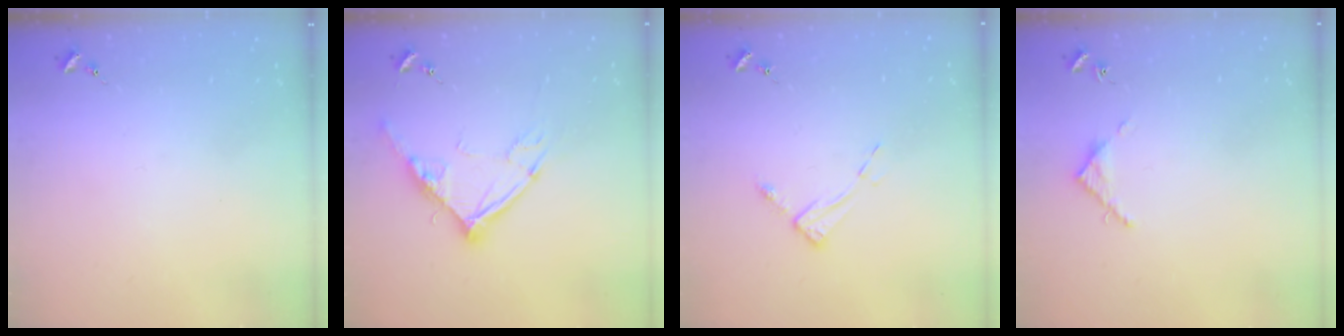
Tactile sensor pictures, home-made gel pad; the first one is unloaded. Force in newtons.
{"total": 12.9, "press": 12.8, "slide": 1.3}
{"total": 6.5, "press": 6.5, "slide": 0.5}
{"total": 4.0, "press": 4.0, "slide": 0.5}